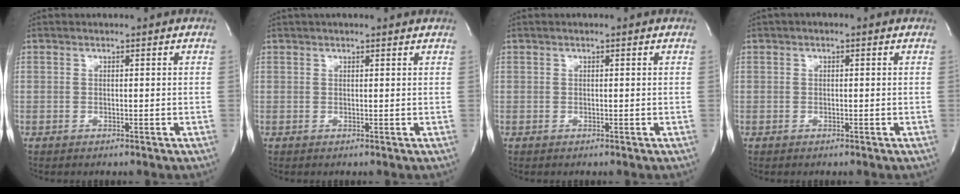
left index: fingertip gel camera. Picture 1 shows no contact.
{"total": 3.7, "force": [3.3, 0.6, 1.6], "torque": [-0.023, 0.030, 0.039]}
{"total": 0.5, "force": [0.3, 0.1, 0.4], "torque": [-0.011, 0.003, 0.001]}
{"total": 0.6, "force": [0.2, 0.3, 0.5], "torque": [-0.008, 0.003, 0.000]}